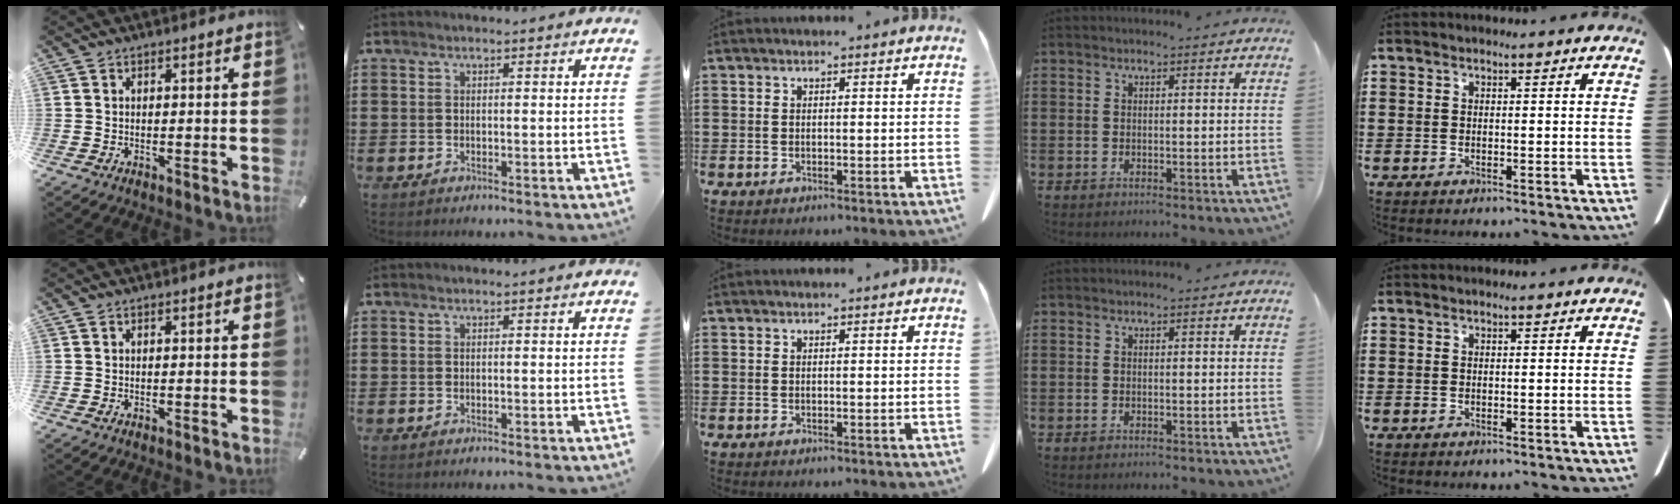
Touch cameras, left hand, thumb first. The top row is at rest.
{}